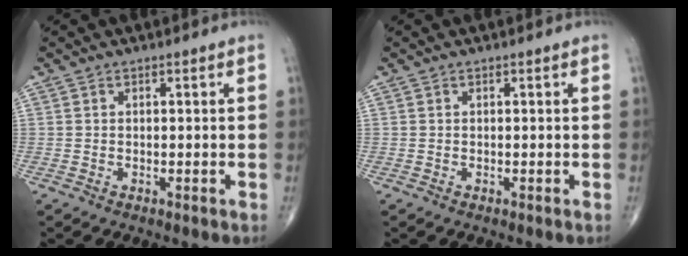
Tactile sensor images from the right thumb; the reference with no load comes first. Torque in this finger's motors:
{"motor_torque": [0.00, 0.00, 0.09, 0.09, 0.00]}